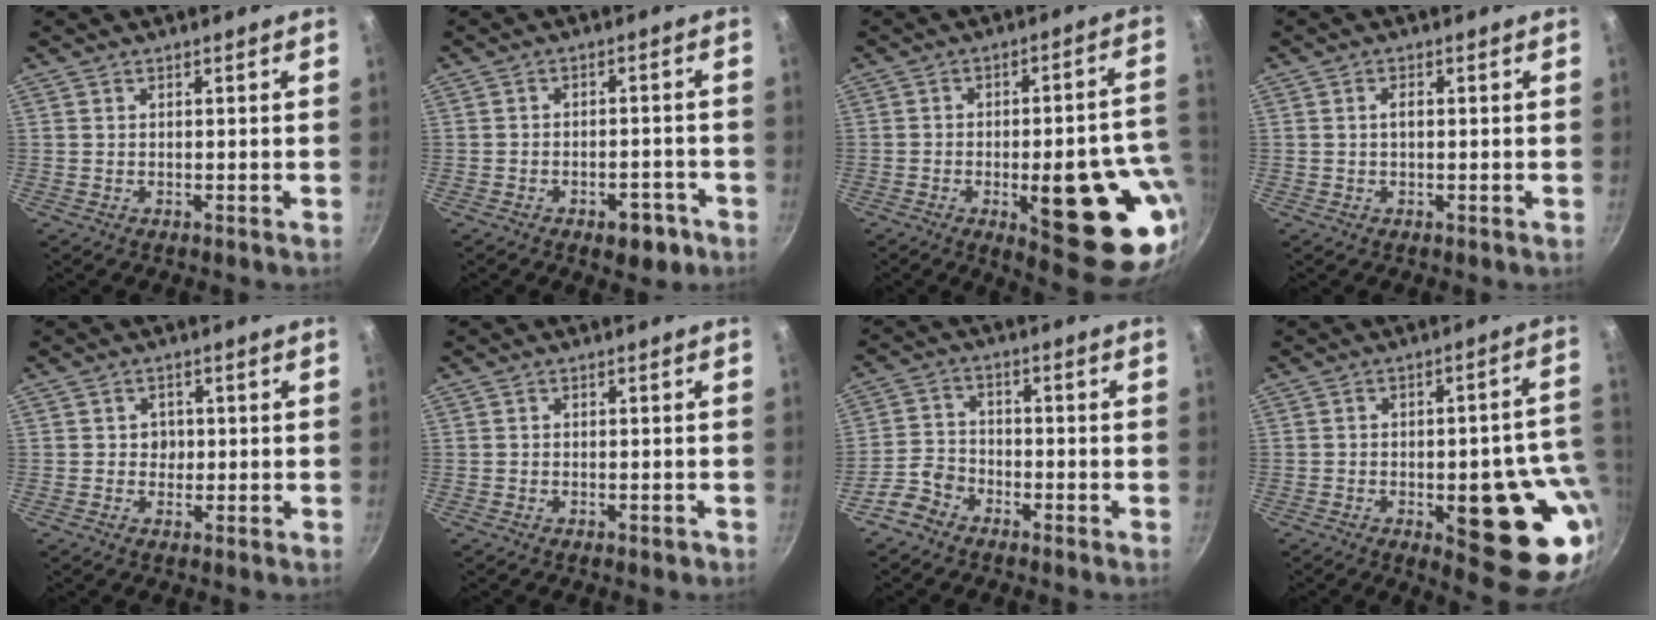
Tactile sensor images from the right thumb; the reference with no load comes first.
{"total": 5.9, "force": [-3.4, 3.2, 3.6], "torque": [-0.025, 0.028, -0.033]}
{"total": 23.4, "force": [-6.0, 8.7, 20.9], "torque": [-0.207, 0.012, -0.069]}
{"total": 1.4, "force": [0.0, 0.7, 1.2], "torque": [-0.023, 0.004, -0.001]}
{"total": 2.2, "force": [0.0, 2.1, 0.6], "torque": [0.010, -0.001, -0.004]}
{"total": 1.2, "force": [-0.8, 0.7, 0.7], "torque": [-0.009, 0.006, -0.008]}
{"total": 5.3, "force": [-3.7, 3.4, 1.6], "torque": [-0.024, 0.036, -0.079]}
{"total": 20.4, "force": [-4.5, 8.1, 18.2], "torque": [-0.155, 0.005, -0.052]}